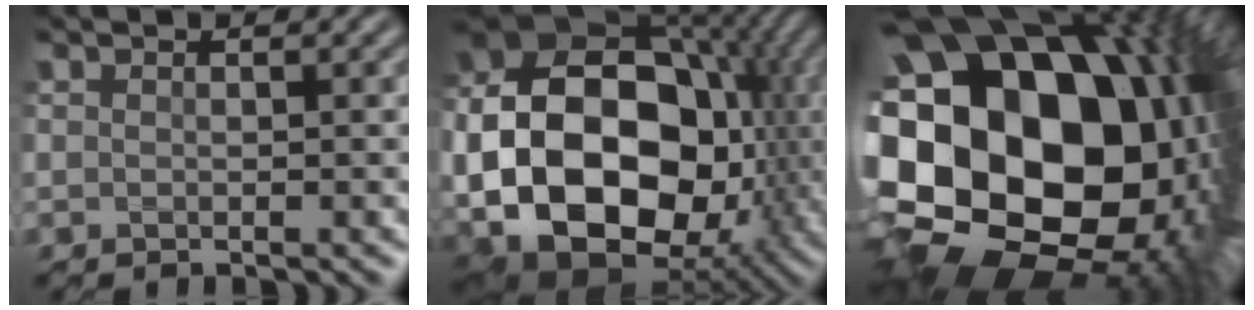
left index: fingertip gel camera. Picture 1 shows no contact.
{"total": 20.0, "force": [-3.1, 14.8, 13.1], "torque": [-0.247, -0.020, -0.033]}
{"total": 23.2, "force": [-0.2, 16.8, 16.0], "torque": [-0.303, -0.056, 0.001]}